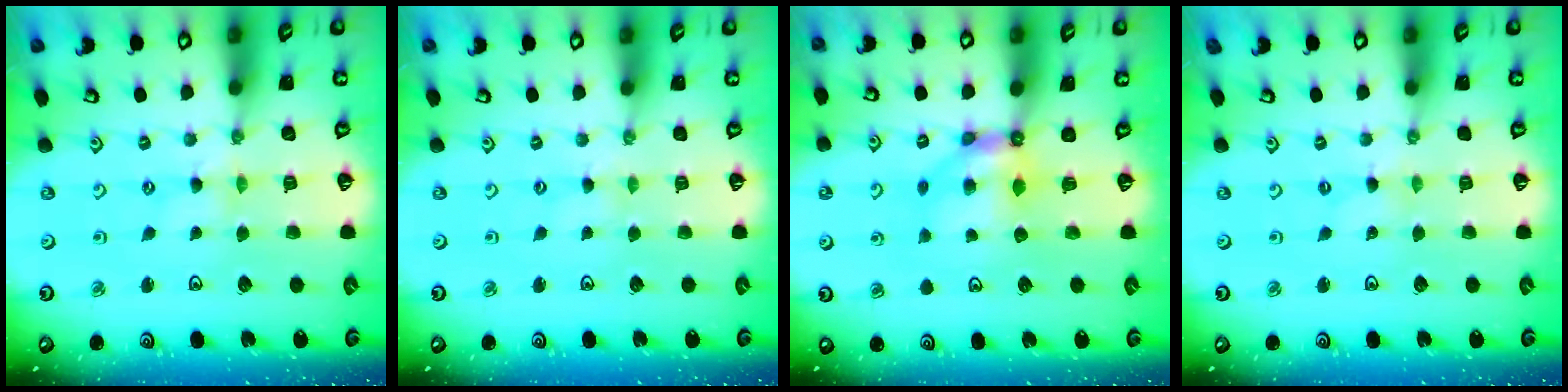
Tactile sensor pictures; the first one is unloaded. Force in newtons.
{"total": 0.6, "press": 0.5, "slide": 0.2}
{"total": 6.2, "press": 6.2, "slide": 0.5}
{"total": 0.0}